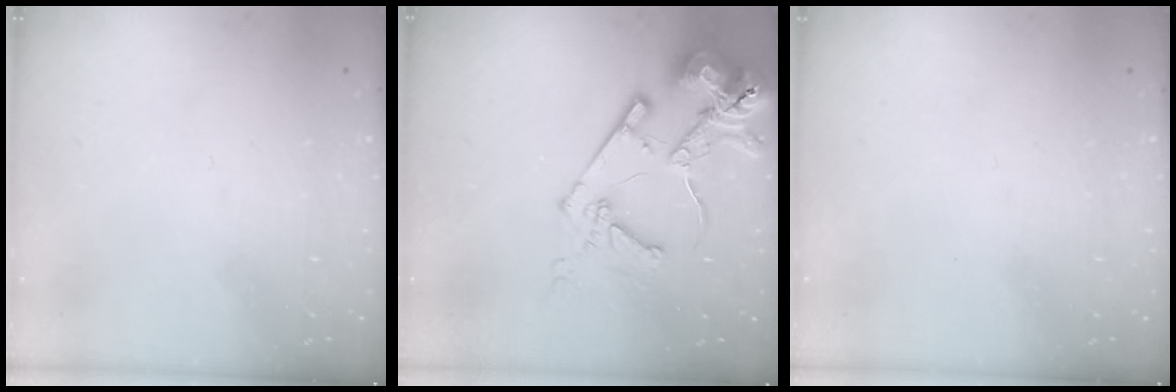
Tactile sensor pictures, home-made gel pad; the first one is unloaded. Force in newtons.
{"total": 14.3, "press": 14.2, "slide": 1.8}
{"total": 0.0}